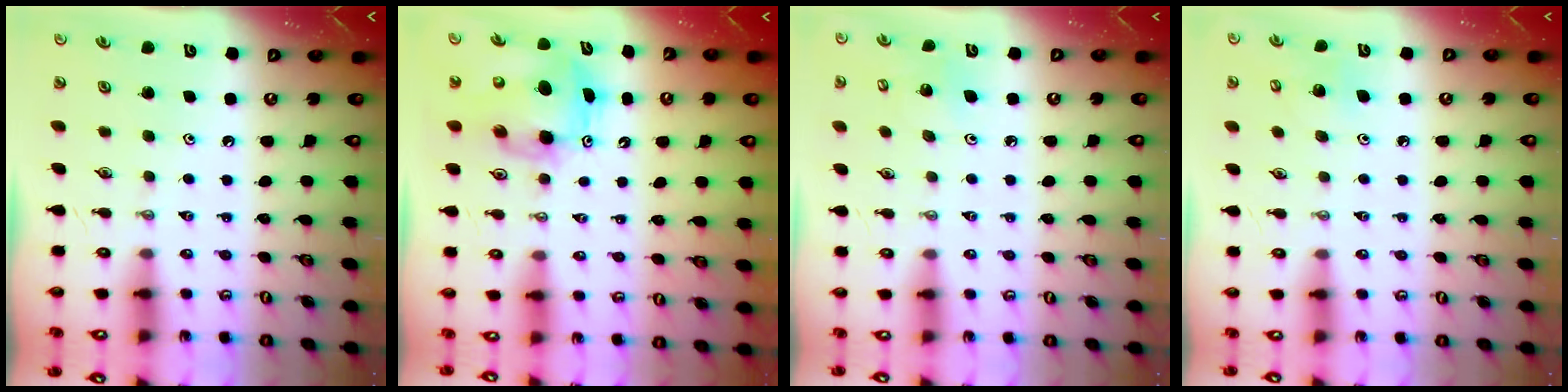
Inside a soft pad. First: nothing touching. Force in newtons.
{"total": 8.0, "press": 7.9, "slide": 1.4}
{"total": 5.6, "press": 5.3, "slide": 1.6}
{"total": 6.9, "press": 6.9, "slide": 0.9}